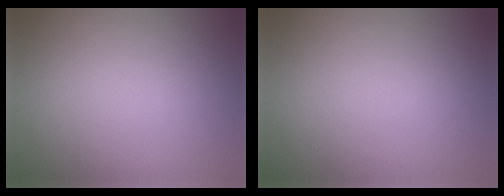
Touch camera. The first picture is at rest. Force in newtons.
{"total": 0.0}